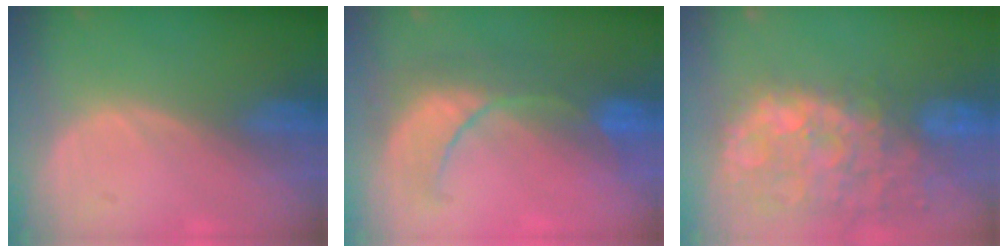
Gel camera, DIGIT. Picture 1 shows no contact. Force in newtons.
{"total": 8.1, "press": 8.1, "slide": 0.7}
{"total": 14.5, "press": 11.7, "slide": 8.6}